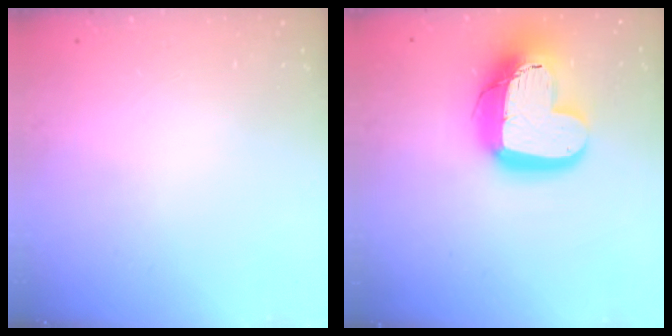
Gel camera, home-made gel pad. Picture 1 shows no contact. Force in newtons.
{"total": 19.5, "press": 19.5, "slide": 1.6}